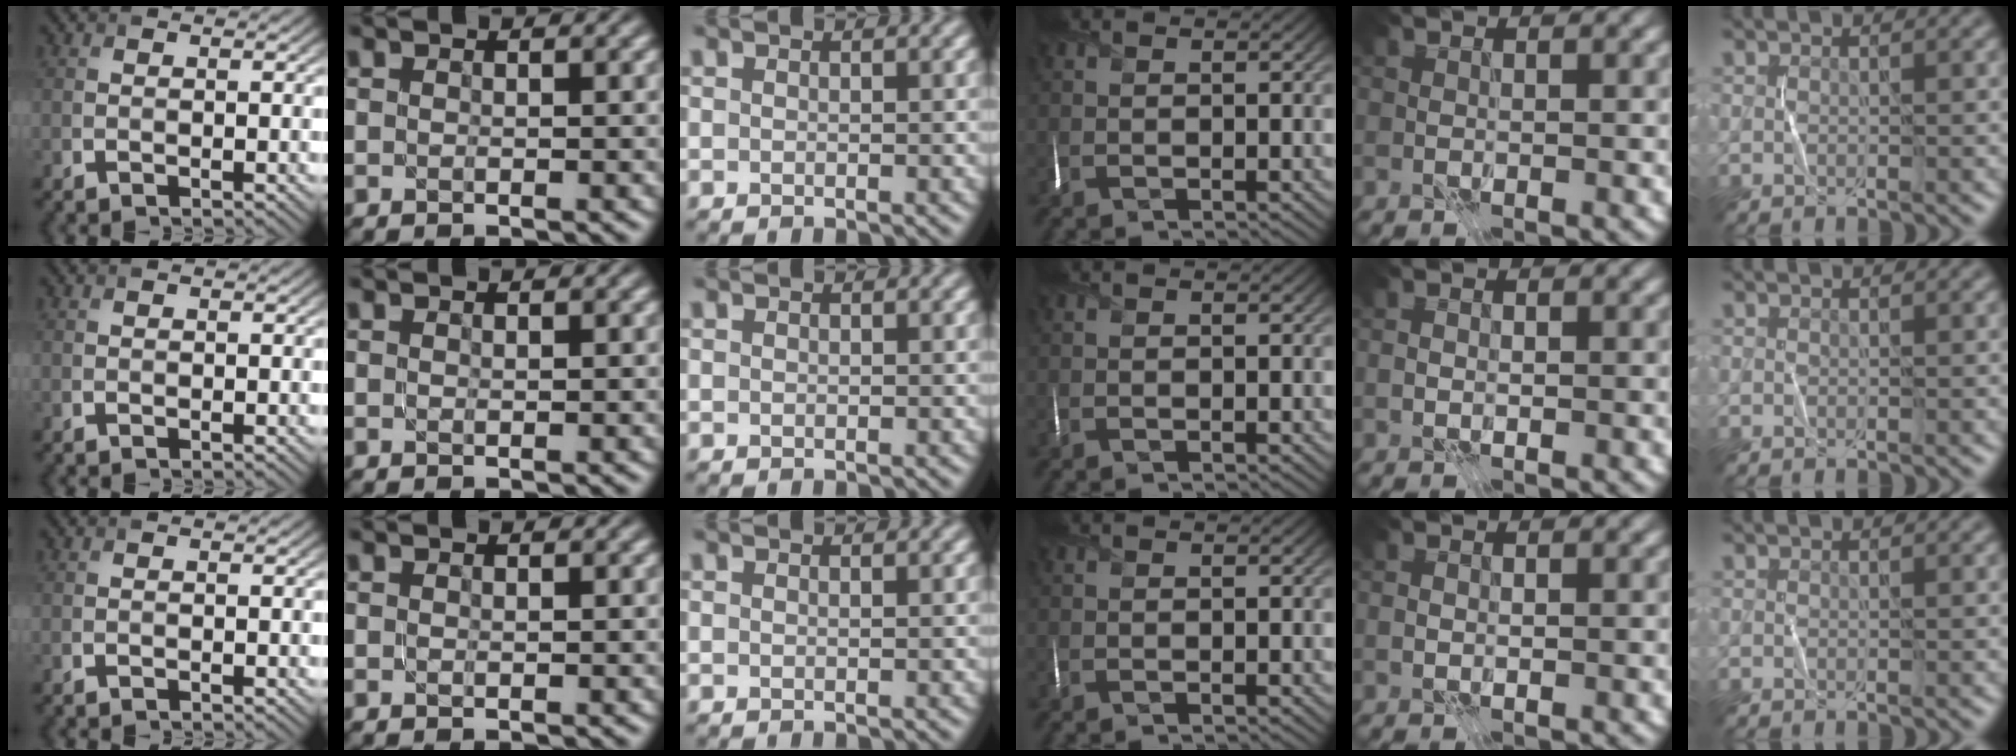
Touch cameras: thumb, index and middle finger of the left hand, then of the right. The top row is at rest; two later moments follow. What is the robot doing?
{"motion": "fold", "object": "scarf"}